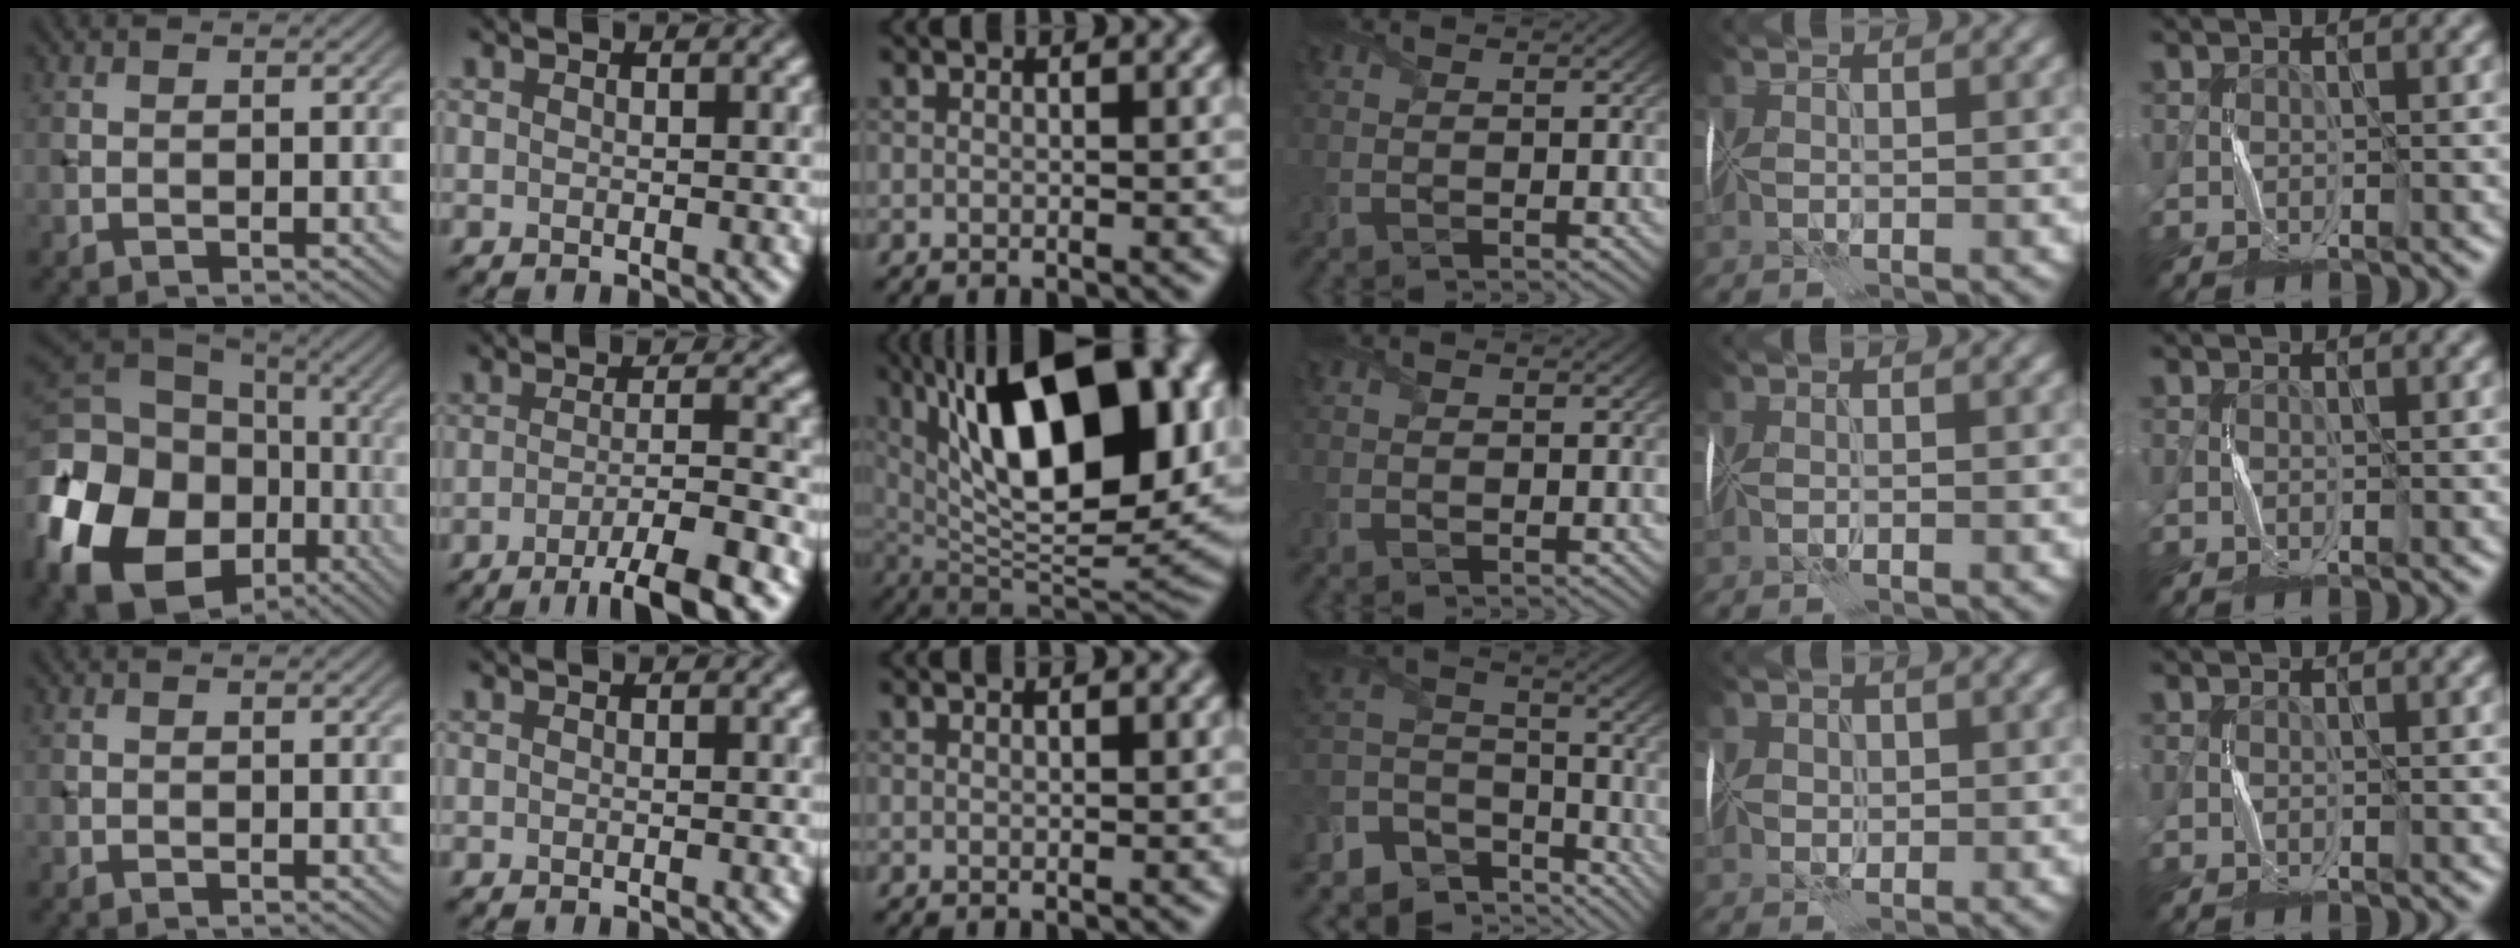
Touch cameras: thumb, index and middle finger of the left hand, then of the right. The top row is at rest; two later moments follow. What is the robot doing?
{"motion": "fold", "object": "memory foam"}